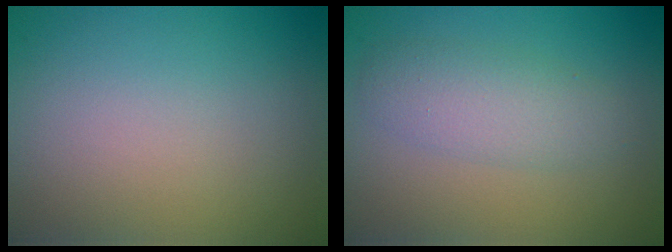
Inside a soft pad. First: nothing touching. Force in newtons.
{"total": 3.3, "press": 3.3, "slide": 0.1}